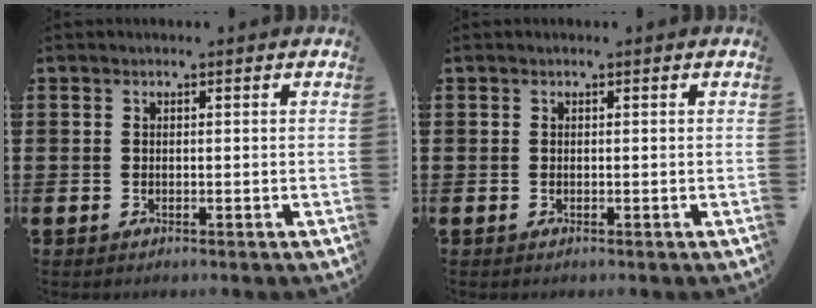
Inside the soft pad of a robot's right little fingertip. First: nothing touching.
{"total": 0.0}